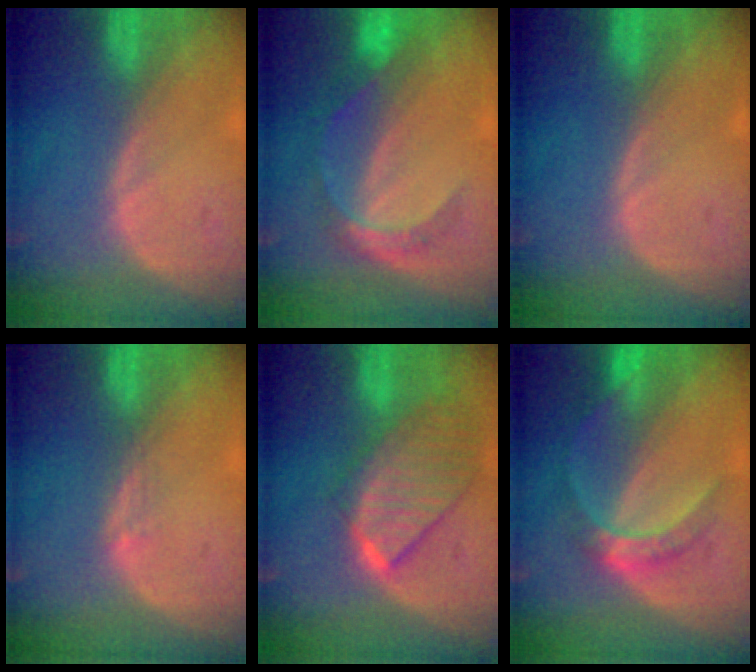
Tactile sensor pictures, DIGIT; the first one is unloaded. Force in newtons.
{"total": 5.3, "press": 5.0, "slide": 1.6}
{"total": 0.0}
{"total": 1.5, "press": 1.0, "slide": 1.0}
{"total": 9.7, "press": 8.4, "slide": 4.9}
{"total": 5.2, "press": 5.2, "slide": 0.5}